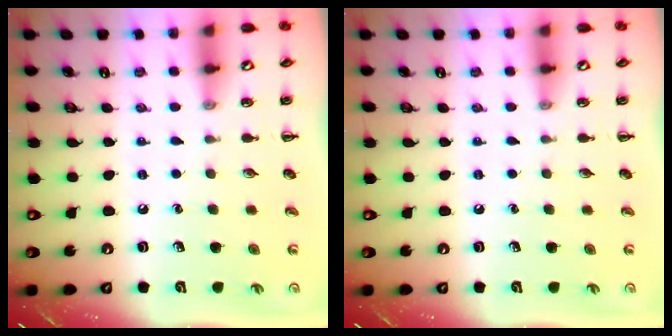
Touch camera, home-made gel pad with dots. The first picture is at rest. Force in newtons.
{"total": 0.0}